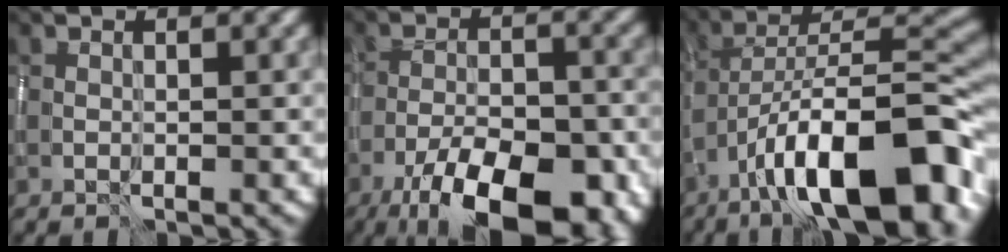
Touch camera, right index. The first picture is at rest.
{"total": 12.3, "force": [-7.8, 4.3, 8.4], "torque": [-0.148, -0.008, -0.129]}
{"total": 14.9, "force": [-8.6, 5.0, 11.0], "torque": [-0.160, 0.013, -0.144]}